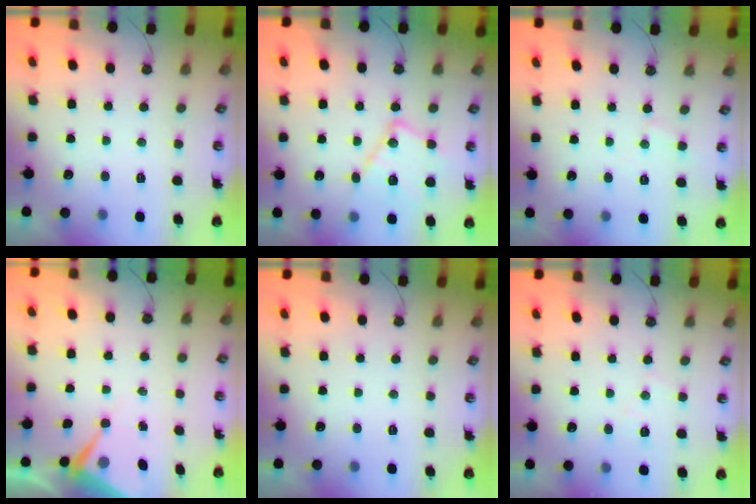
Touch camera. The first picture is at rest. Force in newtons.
{"total": 16.1, "press": 16.1, "slide": 1.0}
{"total": 3.9, "press": 3.9, "slide": 0.6}
{"total": 6.3, "press": 6.3, "slide": 0.6}
{"total": 0.0}
{"total": 7.0, "press": 7.0, "slide": 0.8}